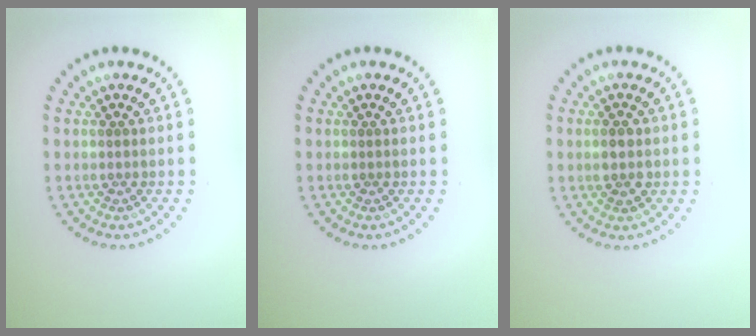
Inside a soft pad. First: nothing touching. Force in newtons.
{"total": 0.0}
{"total": 1.4, "press": 1.4, "slide": 0.1}